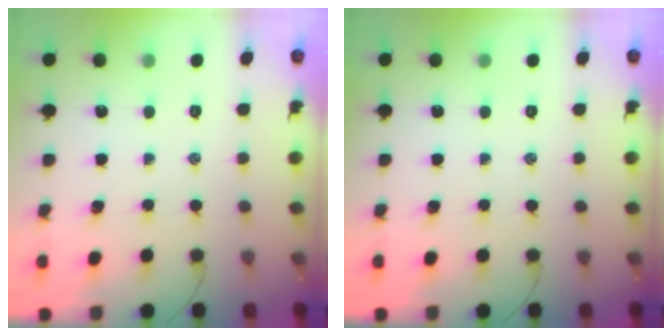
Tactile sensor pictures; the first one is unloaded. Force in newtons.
{"total": 0.0}